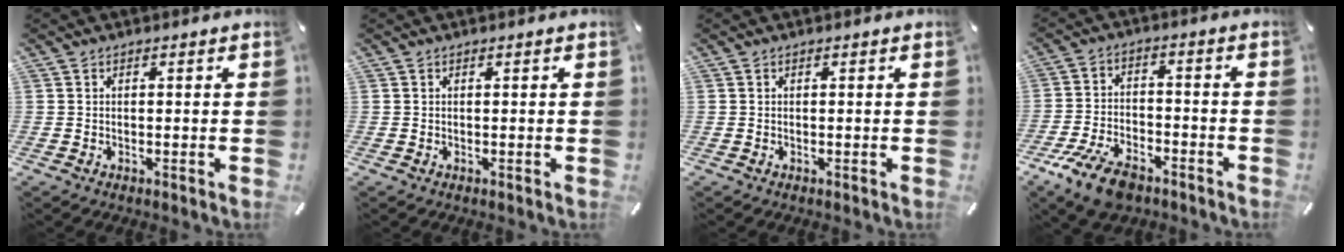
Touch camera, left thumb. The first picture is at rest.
{"total": 0.0}
{"total": 0.0}
{"total": 10.4, "force": [-6.8, 5.3, 5.7], "torque": [-0.114, 0.035, -0.125]}